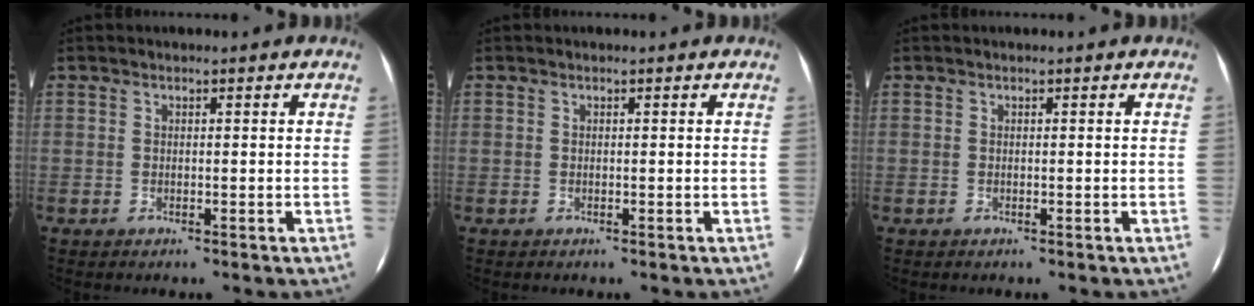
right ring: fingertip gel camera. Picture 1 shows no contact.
{"total": 0.0}
{"total": 0.0}